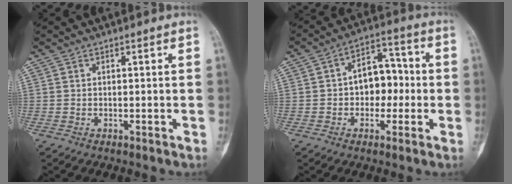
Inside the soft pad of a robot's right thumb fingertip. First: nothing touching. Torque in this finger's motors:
{"motor_torque": [-0.50, 0.89, 0.20, -0.11, 0.05]}